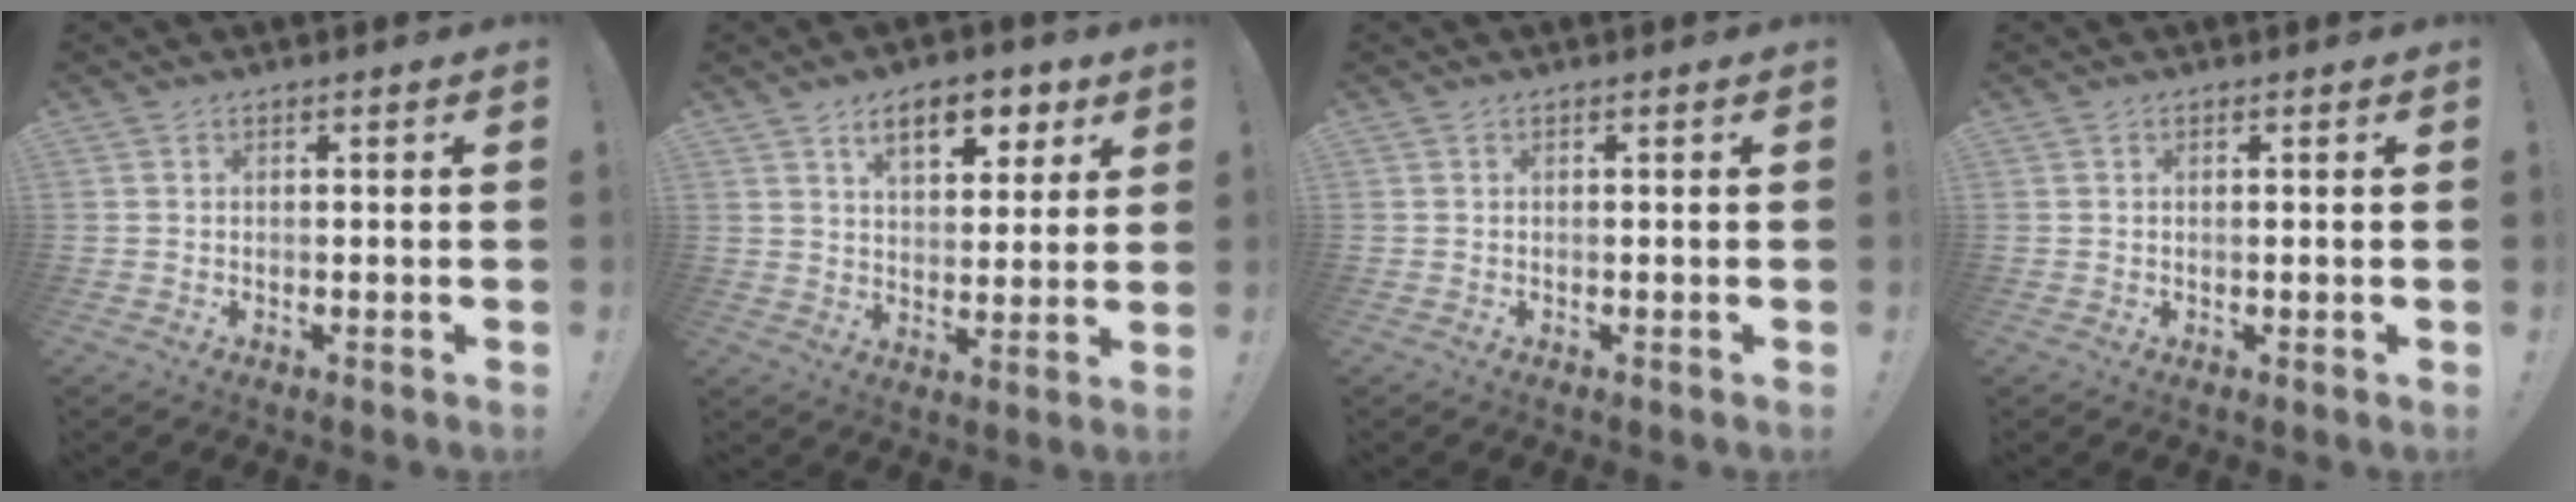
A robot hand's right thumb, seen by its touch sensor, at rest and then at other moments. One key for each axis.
{"total": 11.5, "fx": 6.2, "fy": 6.0, "fz": 7.6, "tx": -0.103, "ty": -0.024, "tz": 0.106}
{"total": 0.0}
{"total": 0.6, "fx": 0.2, "fy": 0.0, "fz": 0.5, "tx": -0.008, "ty": -0.001, "tz": 0.003}